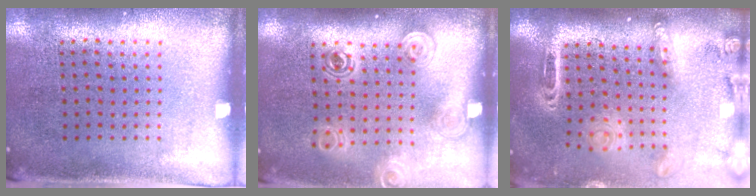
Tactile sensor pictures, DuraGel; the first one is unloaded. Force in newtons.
{"total": 1.5, "press": 1.2, "slide": 0.9}
{"total": 2.5, "press": 1.8, "slide": 1.7}